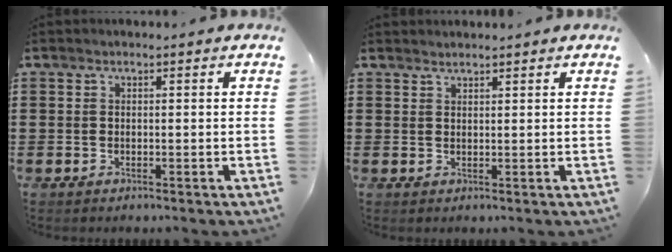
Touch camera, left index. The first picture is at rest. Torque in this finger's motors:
{"motor_torque": [-0.50, 0.50, -0.37, 0.02]}